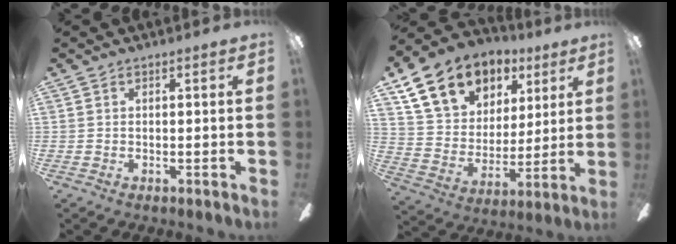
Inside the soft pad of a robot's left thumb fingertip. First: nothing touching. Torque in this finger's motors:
{"motor_torque": [2.30, 2.30, 1.38, -1.38, 0.12]}